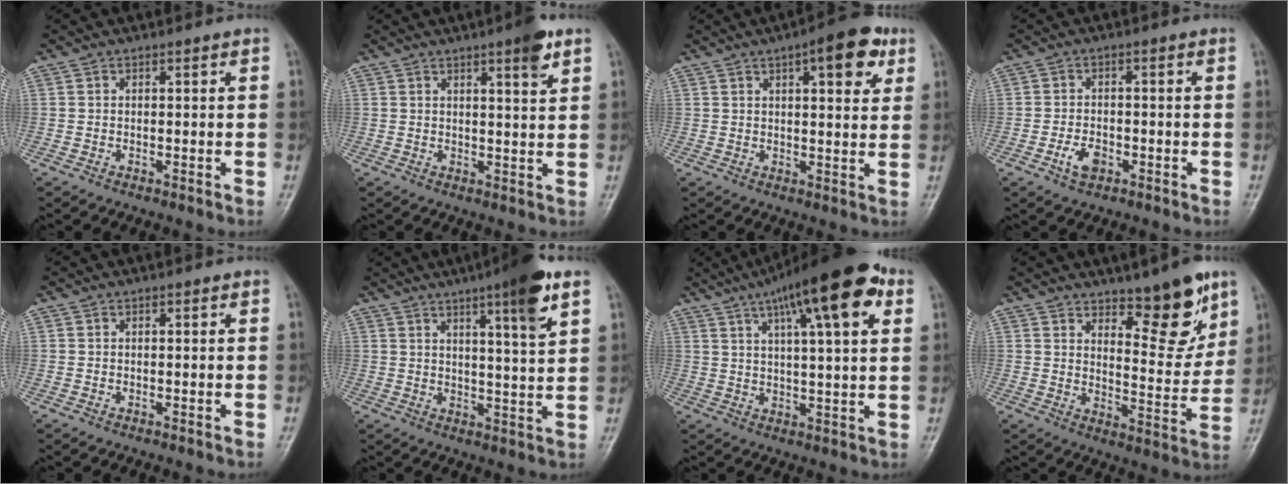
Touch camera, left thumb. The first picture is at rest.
{"total": 5.1, "force": [3.1, 0.7, 4.0], "torque": [-0.052, -0.017, 0.041]}
{"total": 10.0, "force": [4.7, 3.6, 8.0], "torque": [-0.082, -0.012, 0.058]}
{"total": 3.9, "force": [-1.8, 2.3, 2.5], "torque": [-0.045, 0.010, -0.034]}
{"total": 0.0}
{"total": 10.4, "force": [5.8, 1.0, 8.6], "torque": [-0.123, -0.026, 0.082]}
{"total": 19.0, "force": [9.2, 4.9, 15.9], "torque": [-0.228, -0.001, 0.135]}
{"total": 11.7, "force": [7.7, 4.0, 7.9], "torque": [-0.081, -0.062, 0.122]}